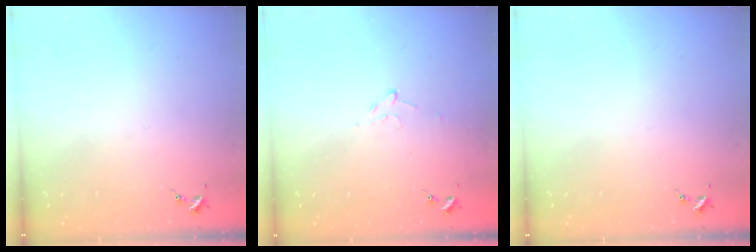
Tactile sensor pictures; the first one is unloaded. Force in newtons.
{"total": 5.3, "press": 5.2, "slide": 0.7}
{"total": 0.0}